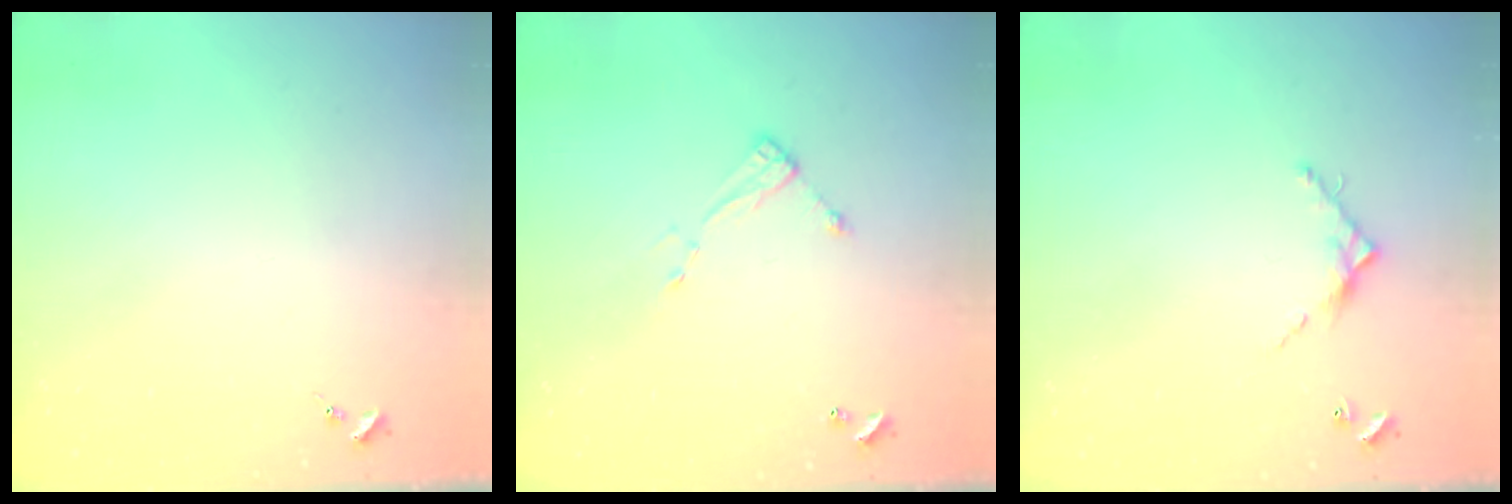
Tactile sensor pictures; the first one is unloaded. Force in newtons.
{"total": 4.7, "press": 4.6, "slide": 0.4}
{"total": 7.0, "press": 7.0, "slide": 0.2}